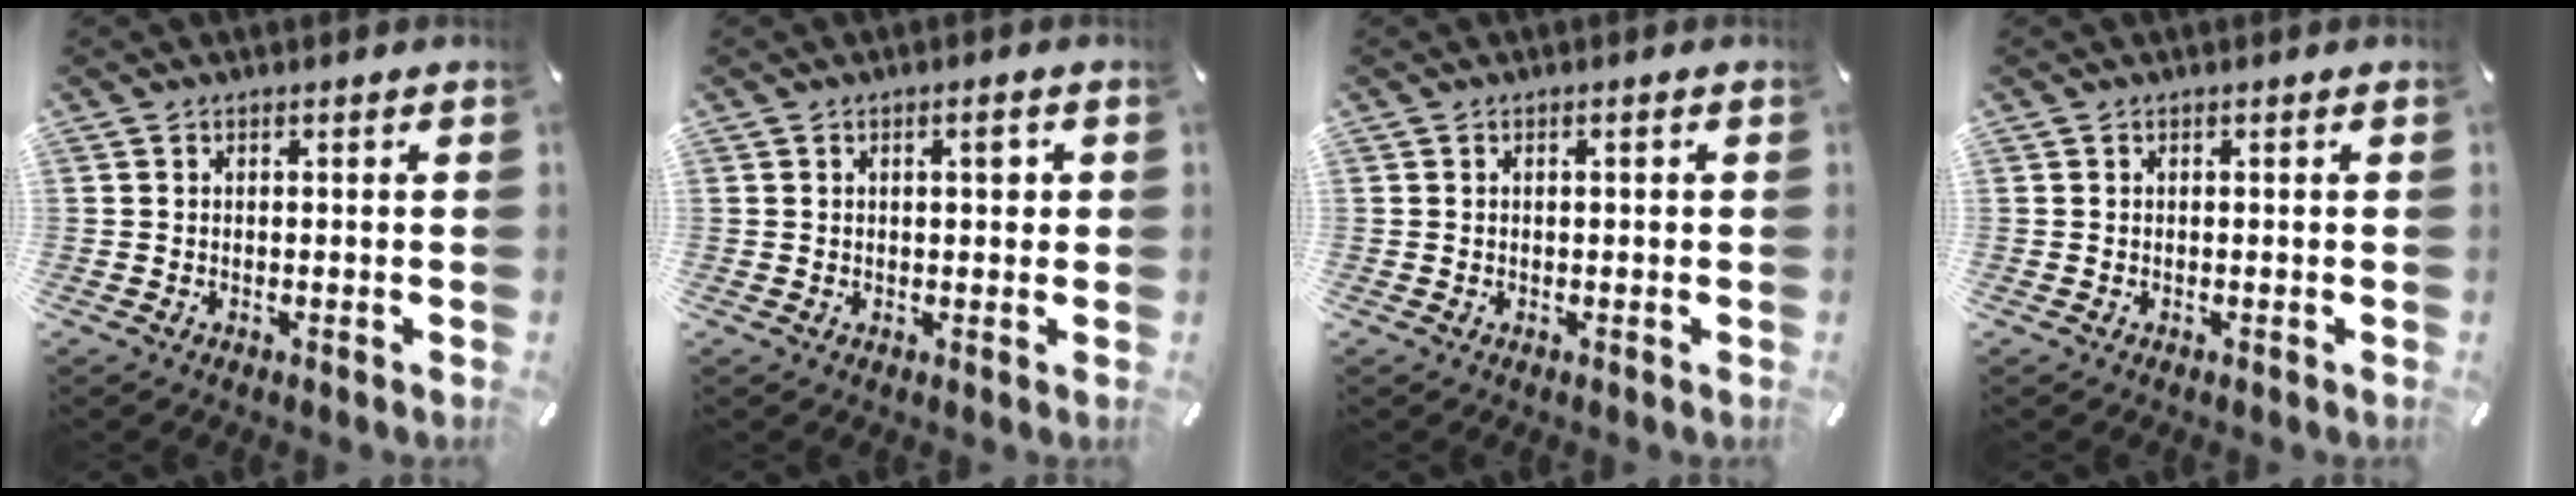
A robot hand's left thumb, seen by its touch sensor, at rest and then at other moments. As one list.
[{"total": 3.2, "force": [0.8, 1.3, 2.8], "torque": [-0.032, -0.001, 0.005]}, {"total": 0.9, "force": [0.0, 0.3, 0.9], "torque": [-0.016, 0.003, -0.001]}, {"total": 0.0}]